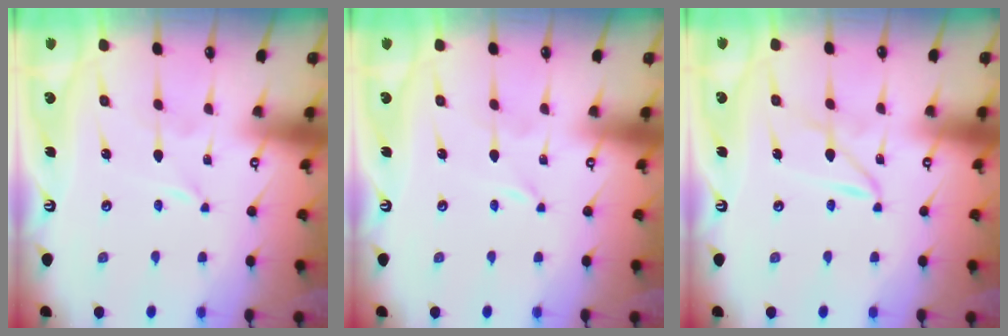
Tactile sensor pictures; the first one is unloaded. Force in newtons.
{"total": 0.0}
{"total": 2.6, "press": 2.6, "slide": 0.2}